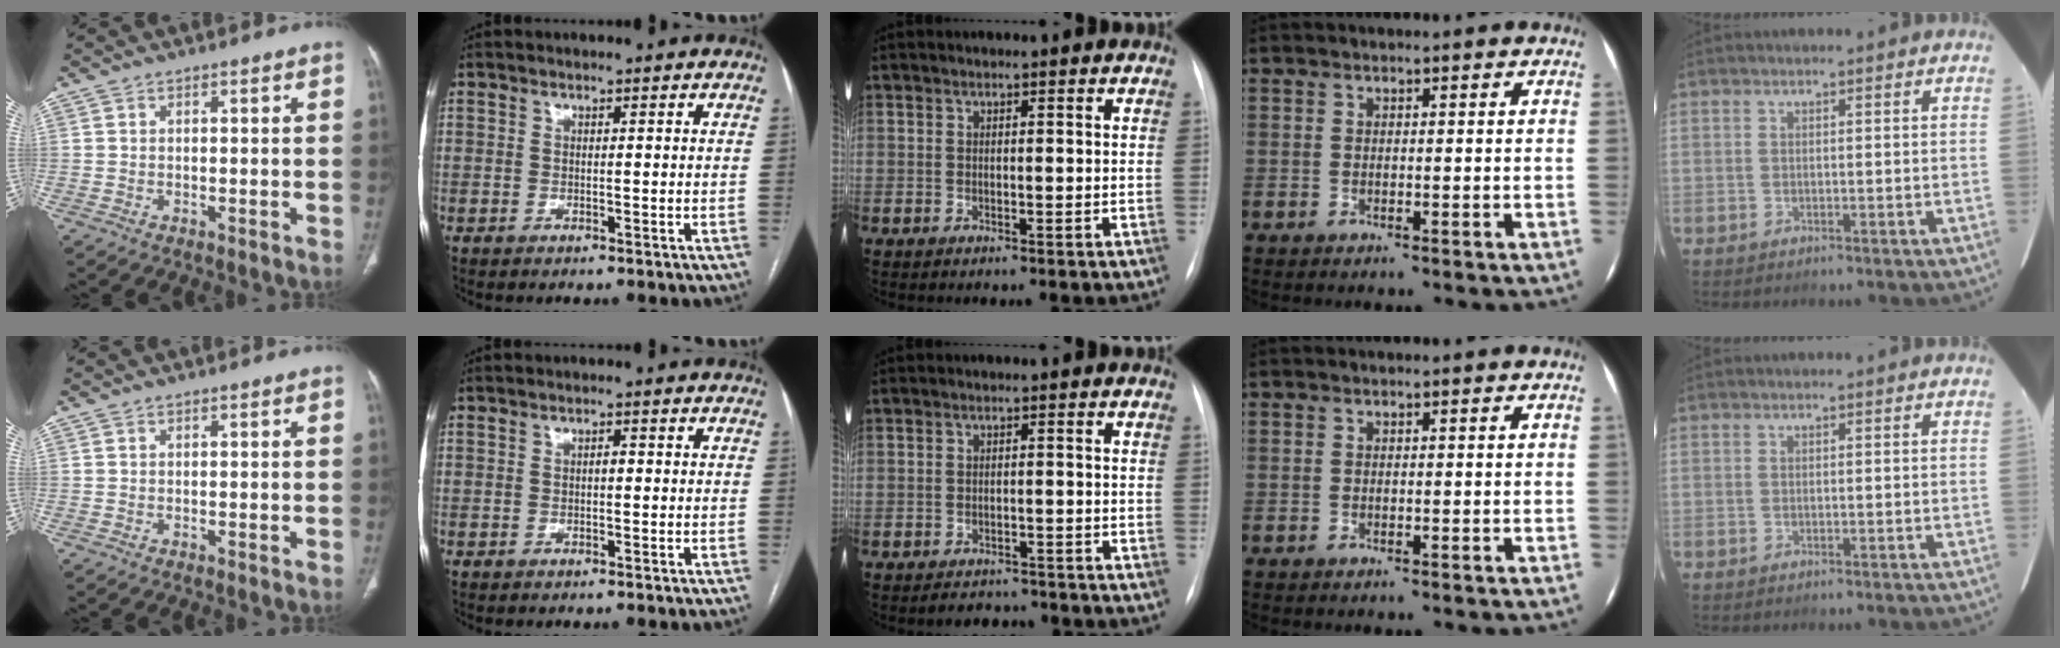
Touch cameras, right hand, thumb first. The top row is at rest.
{"index": {"total": 0.8, "force": [-0.1, 0.3, 0.7], "torque": [-0.011, 0.003, -0.002]}, "middle": {"total": 3.2, "force": [-2.9, 1.4, 0.3], "torque": [-0.005, 0.002, -0.038]}}